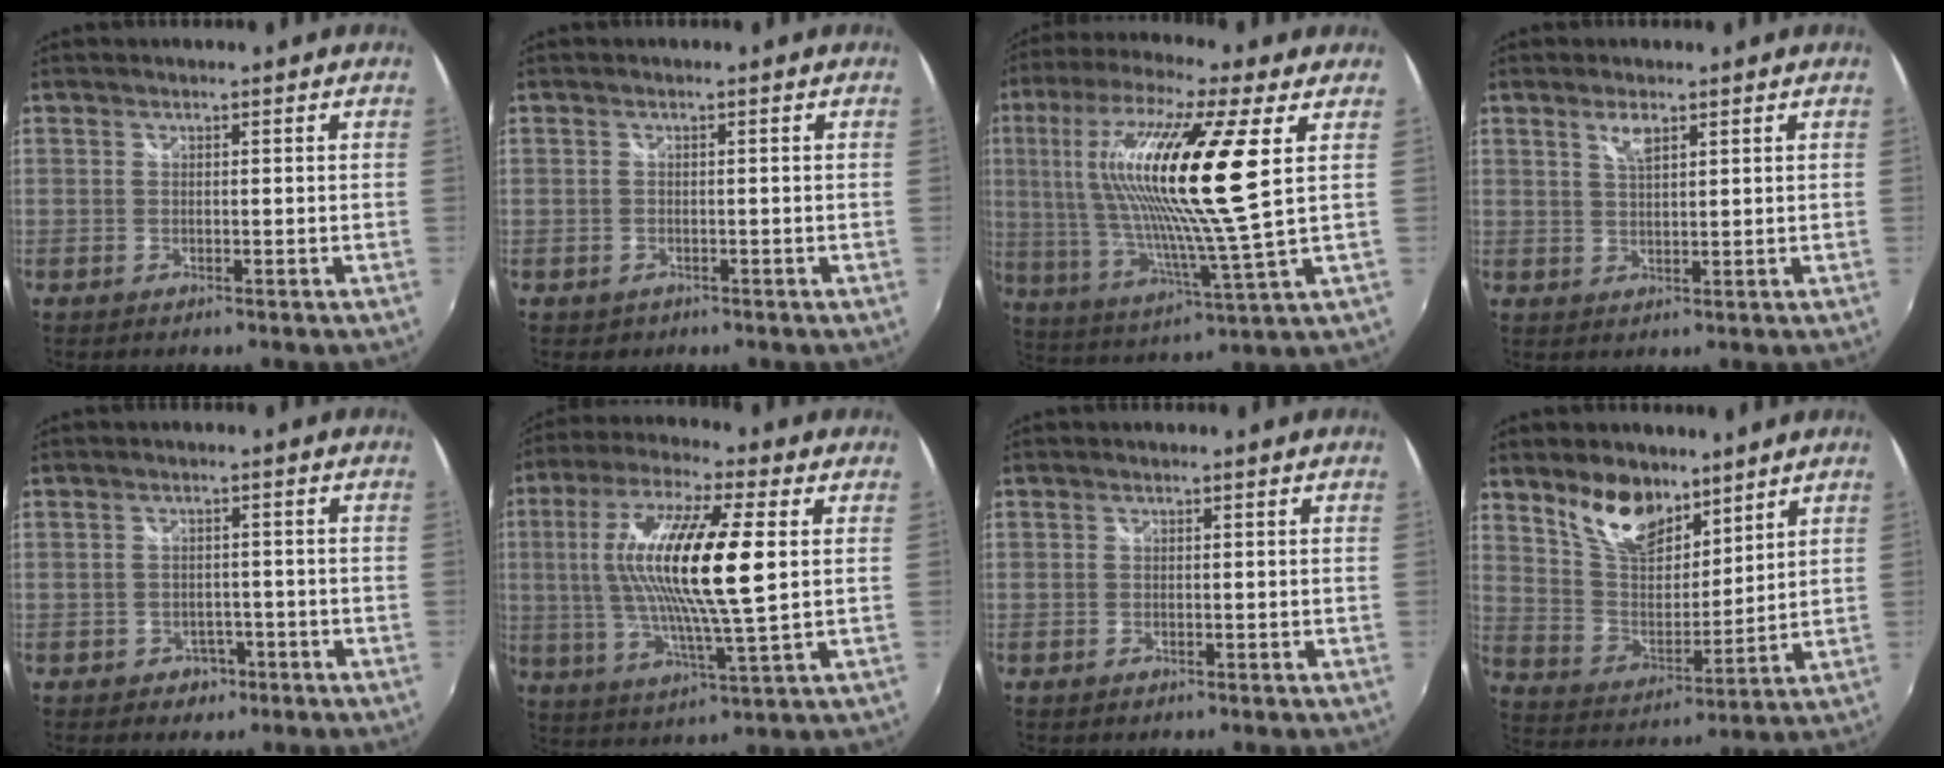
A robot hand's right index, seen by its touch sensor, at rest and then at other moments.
{"total": 1.7, "force": [-0.8, 1.3, 0.5], "torque": [-0.012, -0.002, -0.009]}
{"total": 20.7, "force": [5.3, 2.0, 19.9], "torque": [-0.362, 0.006, 0.095]}
{"total": 3.1, "force": [1.8, 1.0, 2.3], "torque": [-0.041, 0.001, 0.033]}
{"total": 3.8, "force": [-2.1, 3.0, 0.9], "torque": [-0.027, 0.008, -0.022]}
{"total": 18.3, "force": [2.6, 2.8, 17.9], "torque": [-0.329, 0.002, 0.042]}
{"total": 0.7, "force": [-0.4, 0.5, 0.2], "torque": [-0.004, -0.003, -0.009]}
{"total": 12.4, "force": [8.7, 6.0, 6.4], "torque": [-0.119, 0.003, 0.165]}